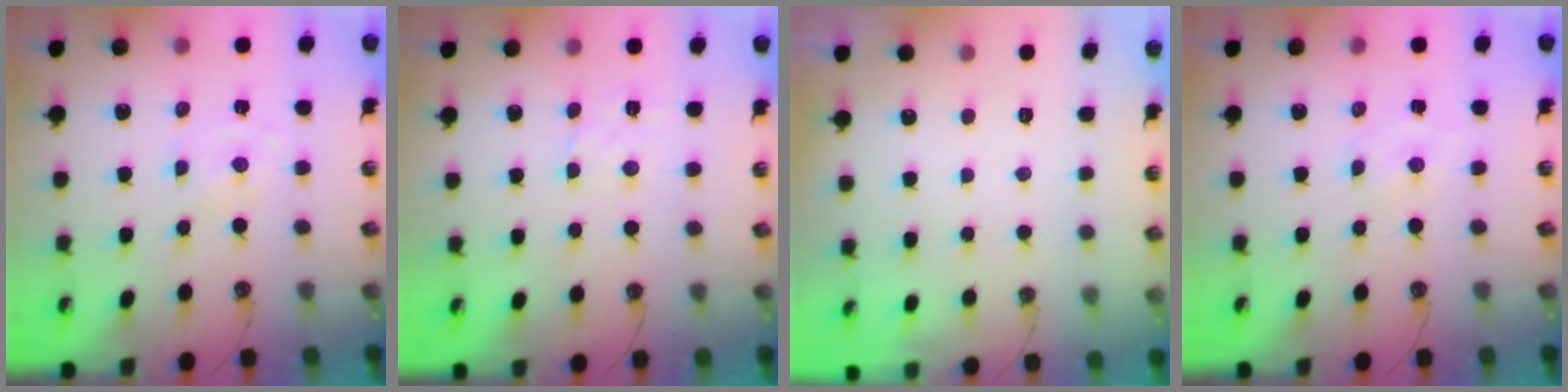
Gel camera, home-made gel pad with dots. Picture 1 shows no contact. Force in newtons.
{"total": 2.8, "press": 2.7, "slide": 0.6}
{"total": 0.0}
{"total": 1.8, "press": 1.7, "slide": 0.3}